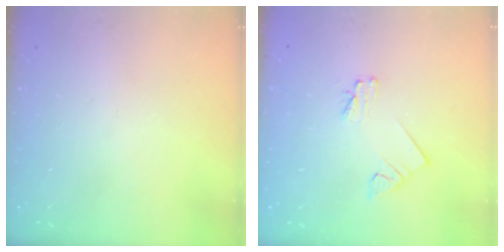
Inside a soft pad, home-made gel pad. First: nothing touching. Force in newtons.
{"total": 2.3, "press": 2.3, "slide": 0.1}